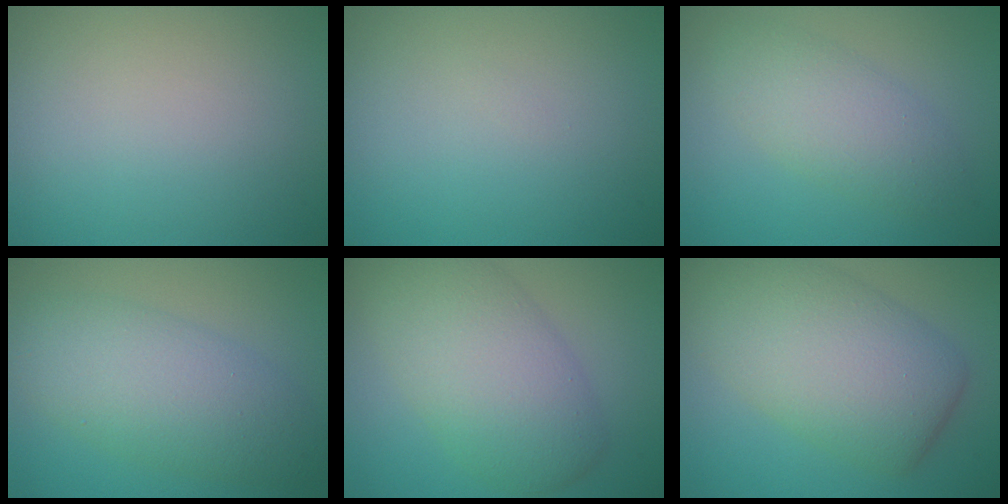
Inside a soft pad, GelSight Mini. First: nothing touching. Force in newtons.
{"total": 0.0}
{"total": 3.8, "press": 3.8, "slide": 0.1}
{"total": 6.3, "press": 6.3, "slide": 0.1}
{"total": 7.9, "press": 7.9, "slide": 0.3}
{"total": 8.8, "press": 8.8, "slide": 0.4}